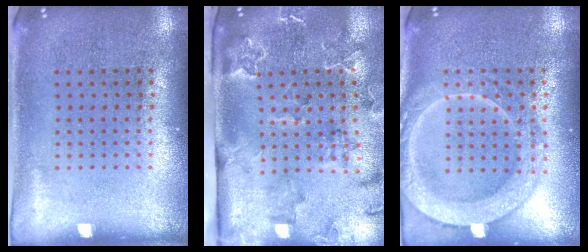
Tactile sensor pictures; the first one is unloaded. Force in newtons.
{"total": 2.3, "press": 2.3, "slide": 0.4}
{"total": 4.1, "press": 4.0, "slide": 0.5}